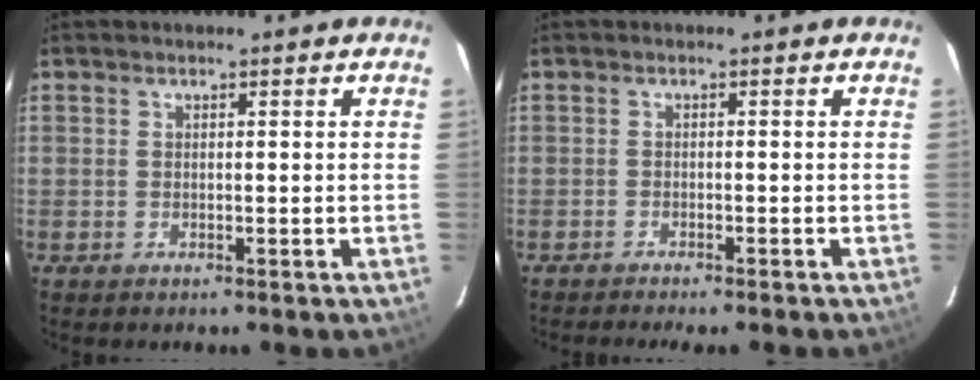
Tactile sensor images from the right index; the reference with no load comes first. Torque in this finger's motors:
{"motor_torque": [0.08, -0.27, 0.31, 0.03]}